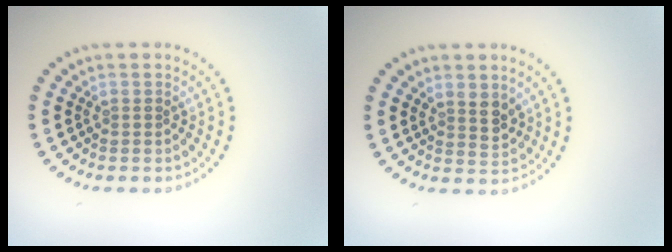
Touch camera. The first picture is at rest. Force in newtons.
{"total": 2.1, "press": 1.8, "slide": 0.9}